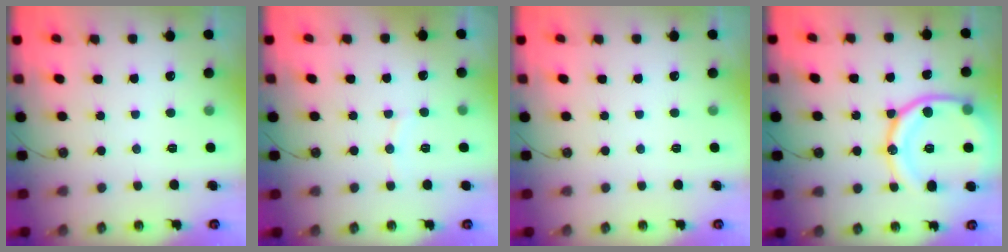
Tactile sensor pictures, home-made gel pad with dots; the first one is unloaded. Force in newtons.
{"total": 3.9, "press": 3.8, "slide": 0.6}
{"total": 0.0}
{"total": 20.7, "press": 20.5, "slide": 2.4}